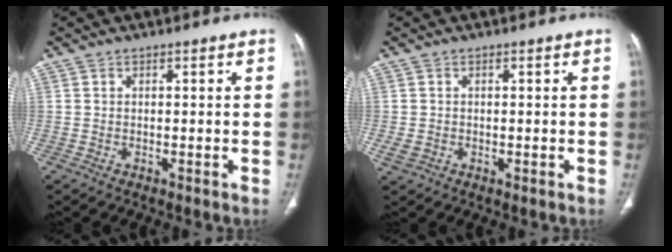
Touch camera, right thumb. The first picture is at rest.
{"total": 2.0, "force": [-0.3, 1.7, 1.2], "torque": [-0.027, 0.001, -0.001]}